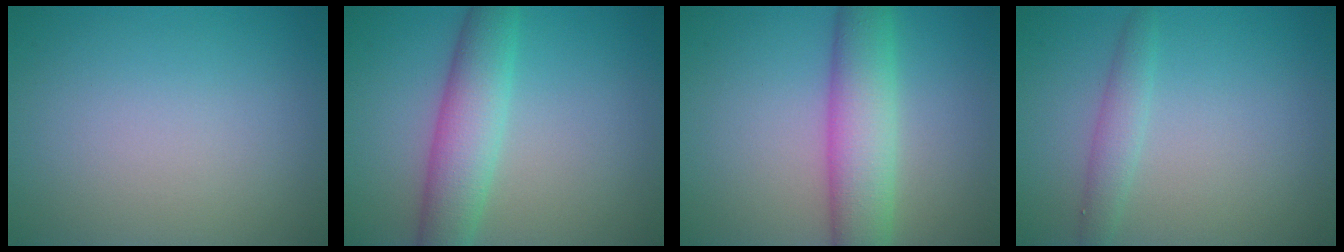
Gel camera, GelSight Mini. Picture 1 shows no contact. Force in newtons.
{"total": 5.3, "press": 5.3, "slide": 0.0}
{"total": 6.2, "press": 6.2, "slide": 0.3}
{"total": 1.9, "press": 1.9, "slide": 0.1}